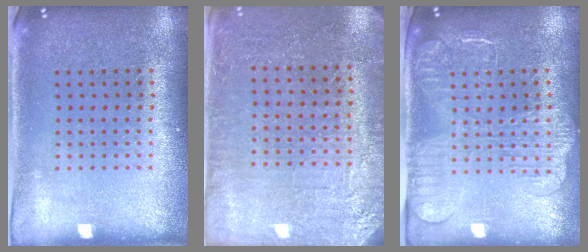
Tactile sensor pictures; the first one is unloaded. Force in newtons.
{"total": 2.7, "press": 2.7, "slide": 0.4}
{"total": 2.3, "press": 2.0, "slide": 1.3}